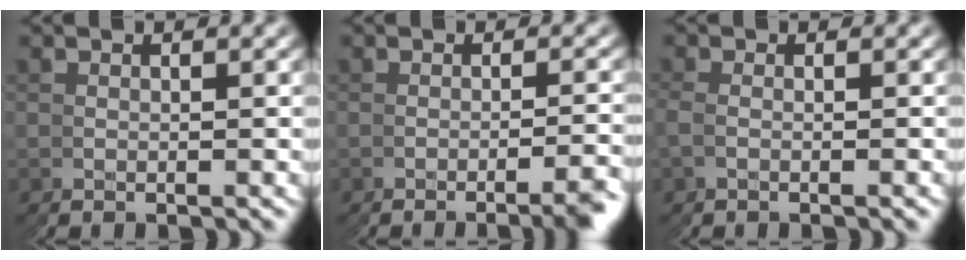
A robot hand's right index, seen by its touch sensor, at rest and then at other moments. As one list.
[{"total": 2.0, "force": [-1.4, -1.1, 0.8], "torque": [-0.006, 0.015, -0.031]}, {"total": 1.2, "force": [-0.3, -0.9, -0.7], "torque": [0.001, 0.007, -0.010]}]